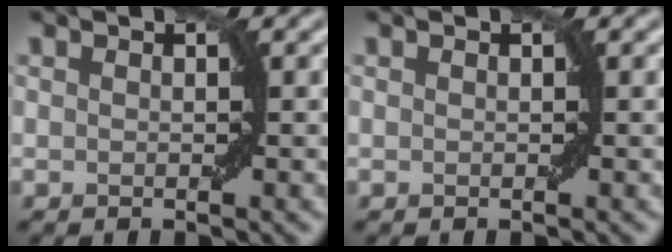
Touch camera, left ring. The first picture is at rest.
{"total": 0.0}